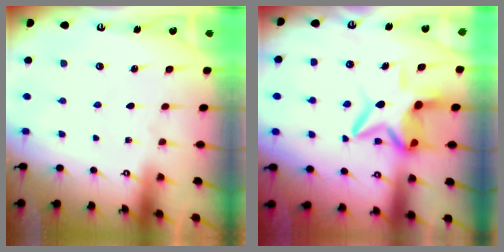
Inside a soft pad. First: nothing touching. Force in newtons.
{"total": 9.6, "press": 9.5, "slide": 1.6}